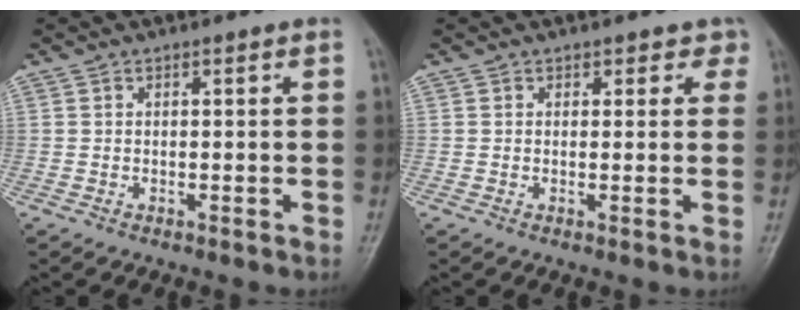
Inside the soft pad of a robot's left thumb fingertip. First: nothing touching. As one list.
[{"total": 2.1, "force": [1.2, 1.6, 0.7], "torque": [0.022, -0.002, 0.007]}]